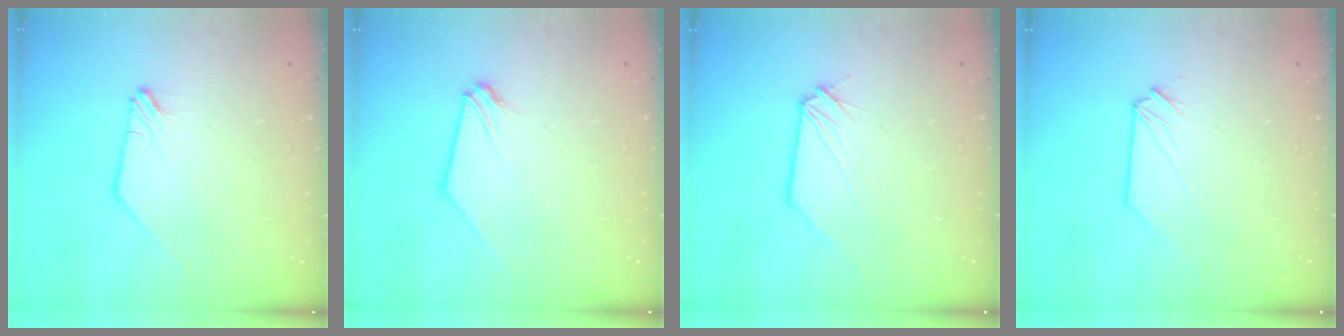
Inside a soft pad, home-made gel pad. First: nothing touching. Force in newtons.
{"total": 0.9, "press": 0.8, "slide": 0.2}
{"total": 0.0}
{"total": 0.0}